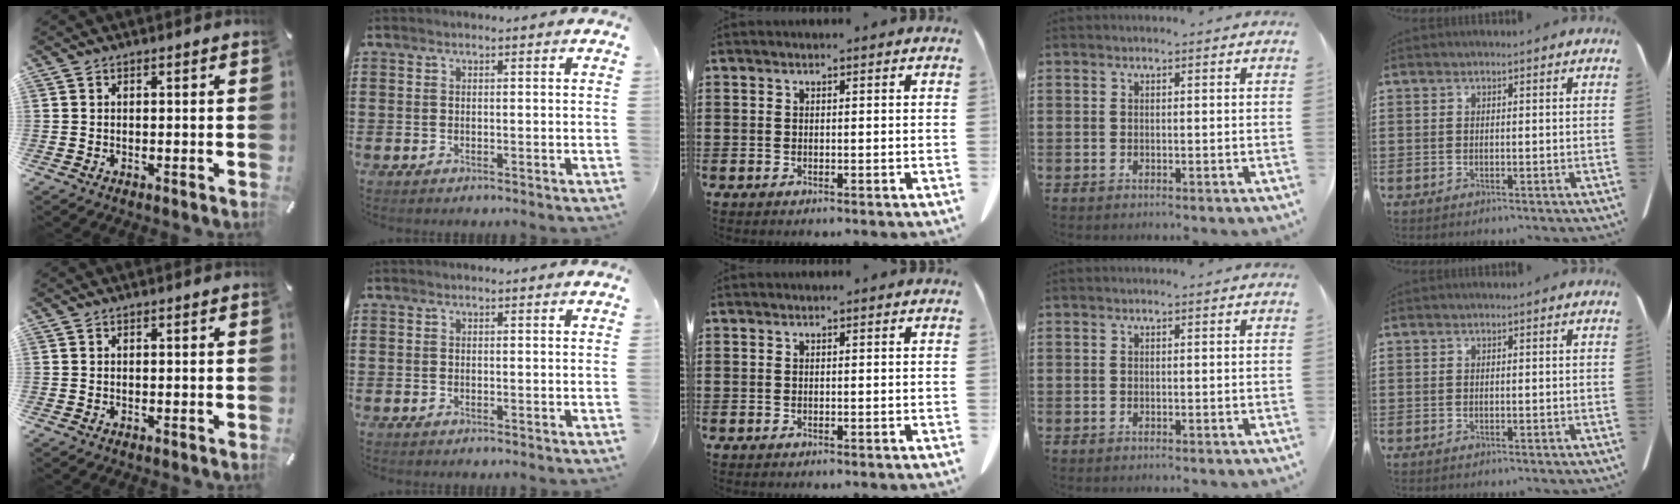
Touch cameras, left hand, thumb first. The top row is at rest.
{}